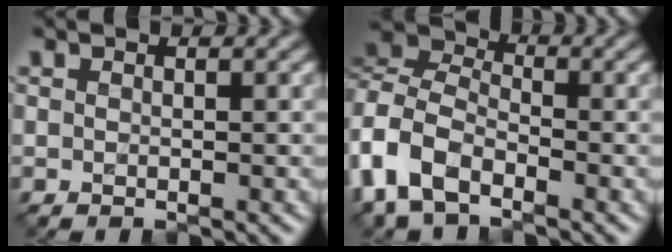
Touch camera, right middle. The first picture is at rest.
{"total": 7.6, "force": [-4.2, 4.5, 4.5], "torque": [-0.103, -0.004, -0.096]}